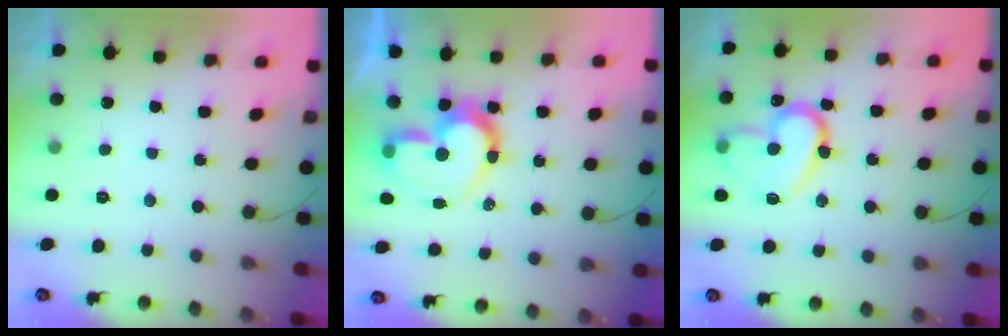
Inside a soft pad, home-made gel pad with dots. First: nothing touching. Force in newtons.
{"total": 15.8, "press": 15.7, "slide": 1.3}
{"total": 15.7, "press": 15.6, "slide": 1.7}